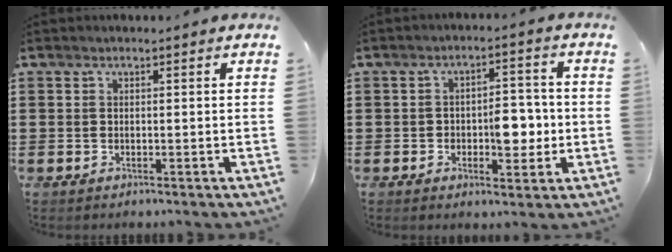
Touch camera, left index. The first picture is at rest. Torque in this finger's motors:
{"motor_torque": [0.81, 0.20, 0.23, 0.05]}